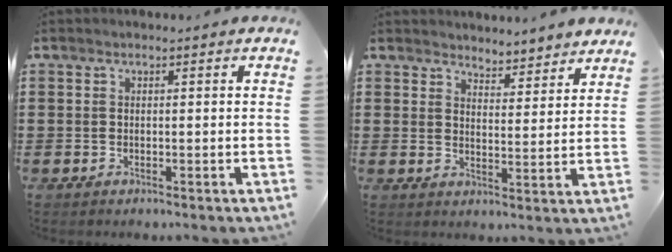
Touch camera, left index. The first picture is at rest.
{"total": 3.9, "force": [3.8, 0.3, -0.5], "torque": [0.000, -0.024, 0.068]}